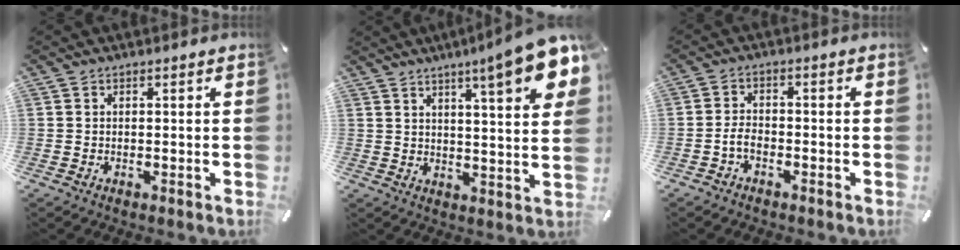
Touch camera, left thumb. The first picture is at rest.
{"total": 13.2, "force": [8.0, 2.3, 10.1], "torque": [-0.145, -0.044, 0.125]}
{"total": 3.5, "force": [-1.8, 2.2, 2.2], "torque": [-0.053, 0.007, -0.036]}